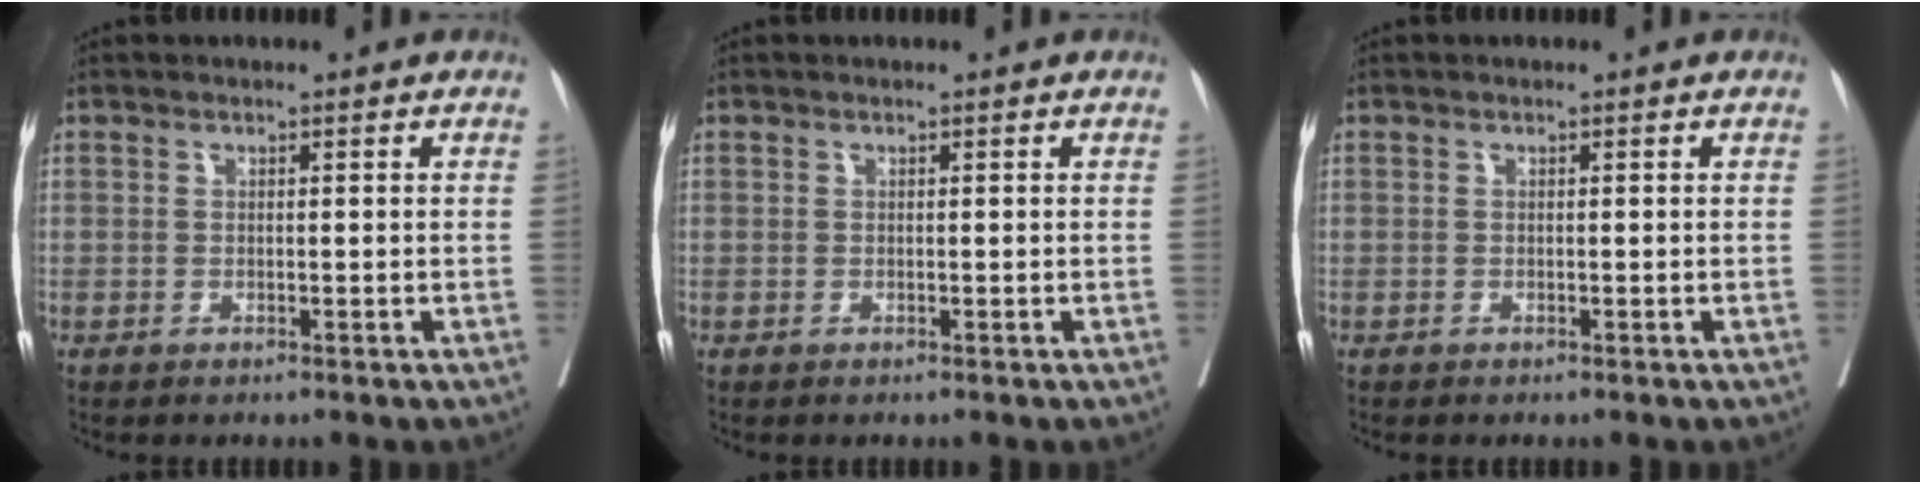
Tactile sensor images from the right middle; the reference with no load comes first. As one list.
[{"total": 0.0}, {"total": 0.0}]